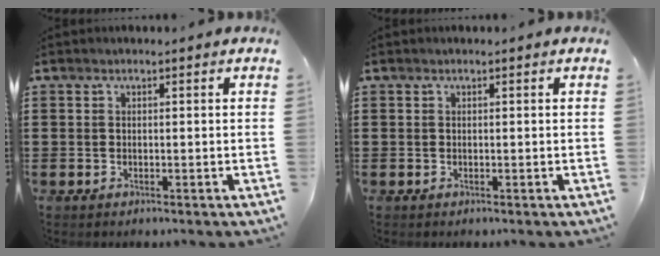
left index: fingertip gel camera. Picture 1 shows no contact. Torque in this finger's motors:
{"motor_torque": [0.00, 0.00, 0.01, -0.01]}